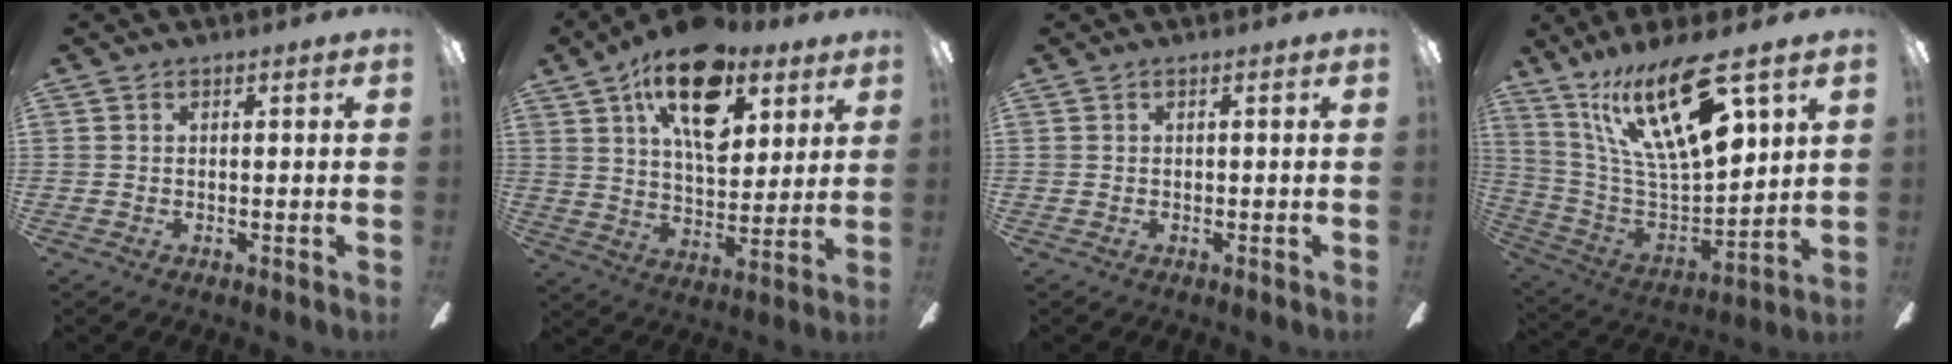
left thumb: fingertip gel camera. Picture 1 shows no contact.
{"total": 18.9, "force": [10.6, 9.8, 12.1], "torque": [-0.189, -0.039, 0.183]}
{"total": 0.0}
{"total": 23.0, "force": [13.4, 6.8, 17.4], "torque": [-0.340, -0.080, 0.223]}